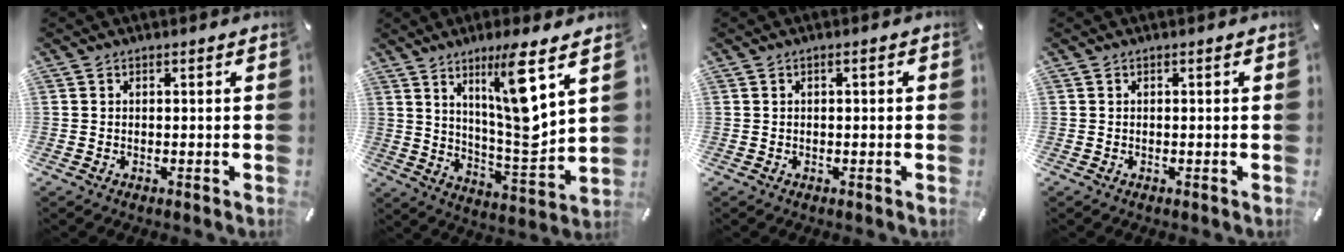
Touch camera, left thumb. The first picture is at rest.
{"total": 14.9, "force": [7.7, 2.6, 12.5], "torque": [-0.210, -0.047, 0.119]}
{"total": 1.0, "force": [-0.2, 0.3, 0.9], "torque": [-0.016, 0.002, -0.004]}
{"total": 0.0}